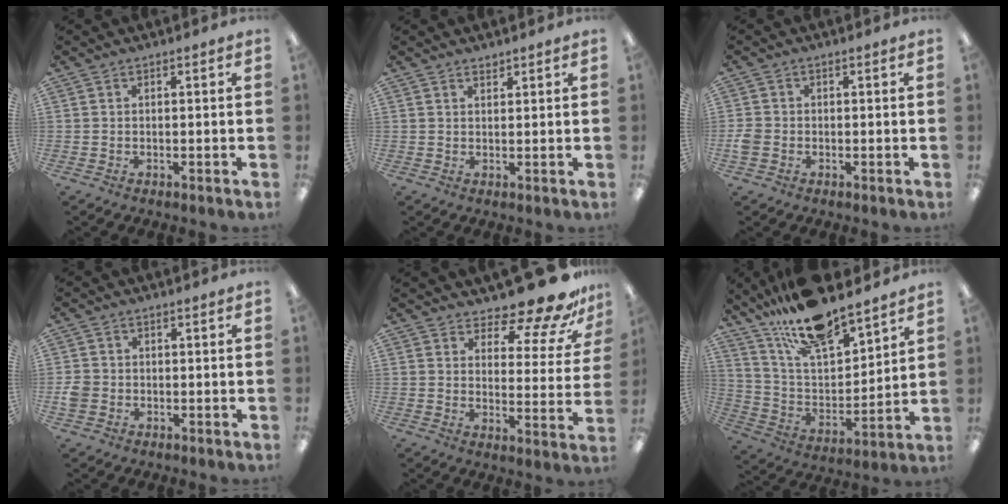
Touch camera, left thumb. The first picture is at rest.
{"total": 1.3, "force": [1.2, 0.3, 0.2], "torque": [-0.005, -0.003, 0.024]}
{"total": 2.7, "force": [-0.8, 2.1, 1.4], "torque": [-0.021, 0.007, -0.014]}
{"total": 3.0, "force": [-0.7, 2.6, 1.3], "torque": [-0.013, 0.003, -0.013]}
{"total": 14.3, "force": [11.6, 4.2, 7.1], "torque": [-0.098, -0.094, 0.193]}
{"total": 17.6, "force": [15.0, 4.8, 7.7], "torque": [-0.157, -0.094, 0.266]}